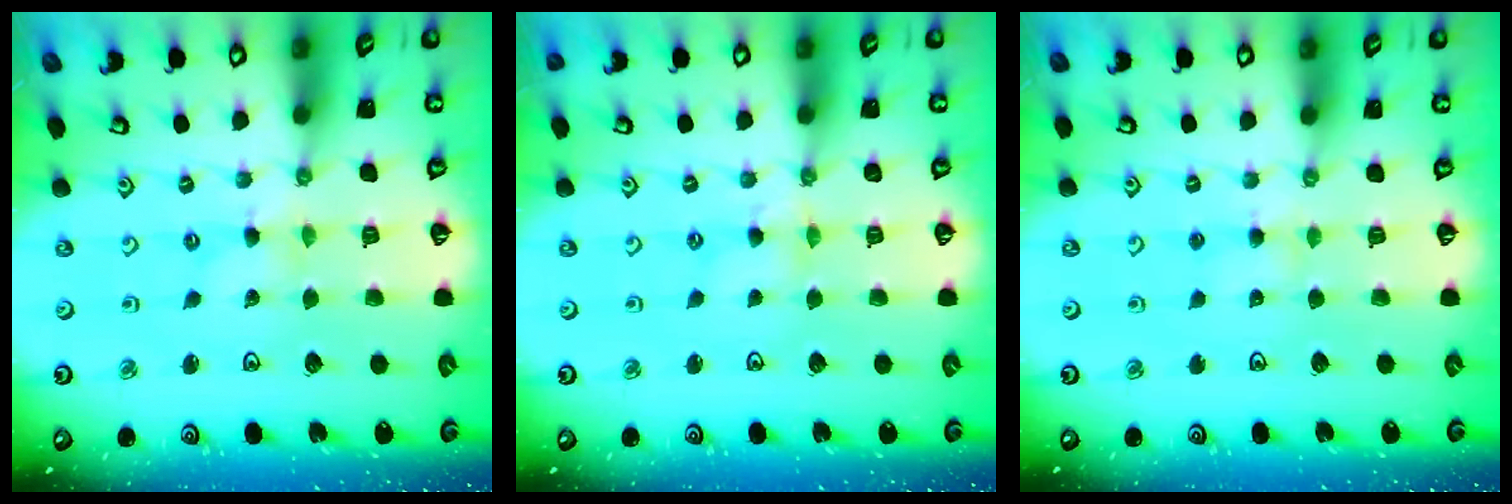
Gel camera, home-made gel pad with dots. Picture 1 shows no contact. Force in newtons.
{"total": 2.9, "press": 2.9, "slide": 0.4}
{"total": 3.5, "press": 3.5, "slide": 0.5}